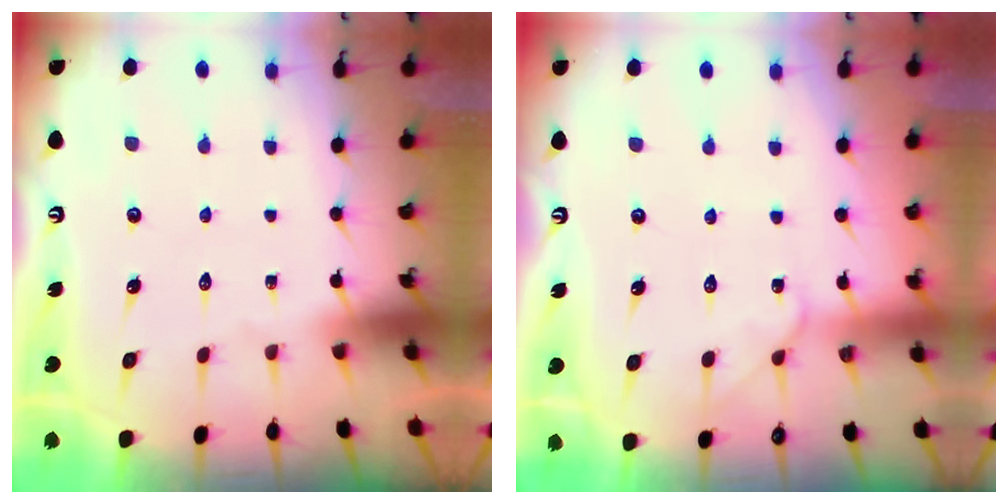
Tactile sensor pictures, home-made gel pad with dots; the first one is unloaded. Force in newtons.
{"total": 5.0, "press": 5.0, "slide": 0.6}